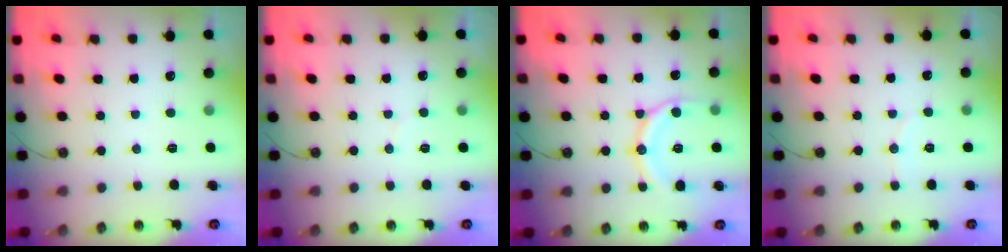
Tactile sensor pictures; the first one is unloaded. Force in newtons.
{"total": 2.9, "press": 2.9, "slide": 0.2}
{"total": 12.7, "press": 12.6, "slide": 1.4}
{"total": 2.6, "press": 2.6, "slide": 0.2}